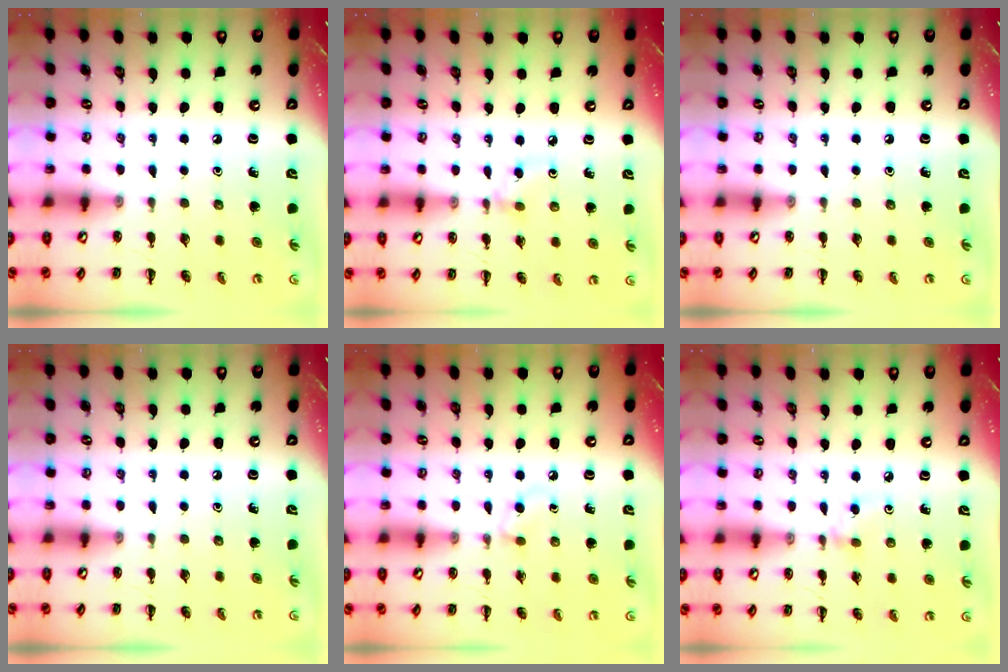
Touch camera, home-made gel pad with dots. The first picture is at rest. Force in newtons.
{"total": 3.4, "press": 3.1, "slide": 1.4}
{"total": 0.0}
{"total": 0.0}
{"total": 3.3, "press": 2.9, "slide": 1.6}
{"total": 3.4, "press": 3.2, "slide": 1.2}